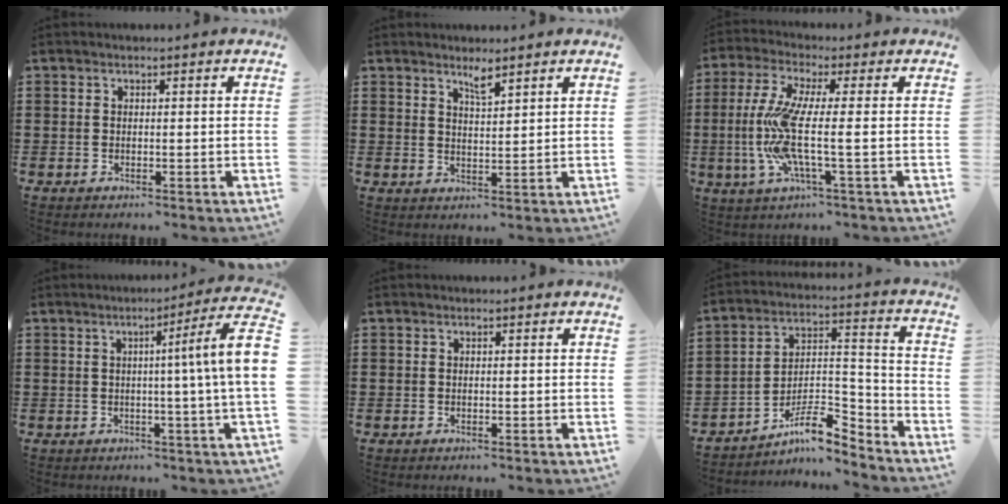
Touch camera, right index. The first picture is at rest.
{"total": 2.7, "force": [2.2, 0.3, 1.5], "torque": [-0.025, -0.002, 0.038]}
{"total": 9.5, "force": [-1.1, 0.9, 9.4], "torque": [-0.223, -0.030, -0.033]}
{"total": 7.5, "force": [0.6, -1.1, 7.4], "torque": [-0.117, -0.017, 0.003]}
{"total": 0.0}
{"total": 8.9, "force": [-7.0, 2.6, 4.9], "torque": [-0.086, 0.005, -0.134]}